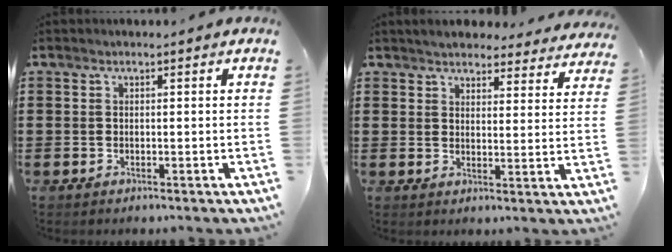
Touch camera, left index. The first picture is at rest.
{"total": 4.2, "force": [4.2, 0.2, 0.5], "torque": [-0.018, -0.022, 0.073]}